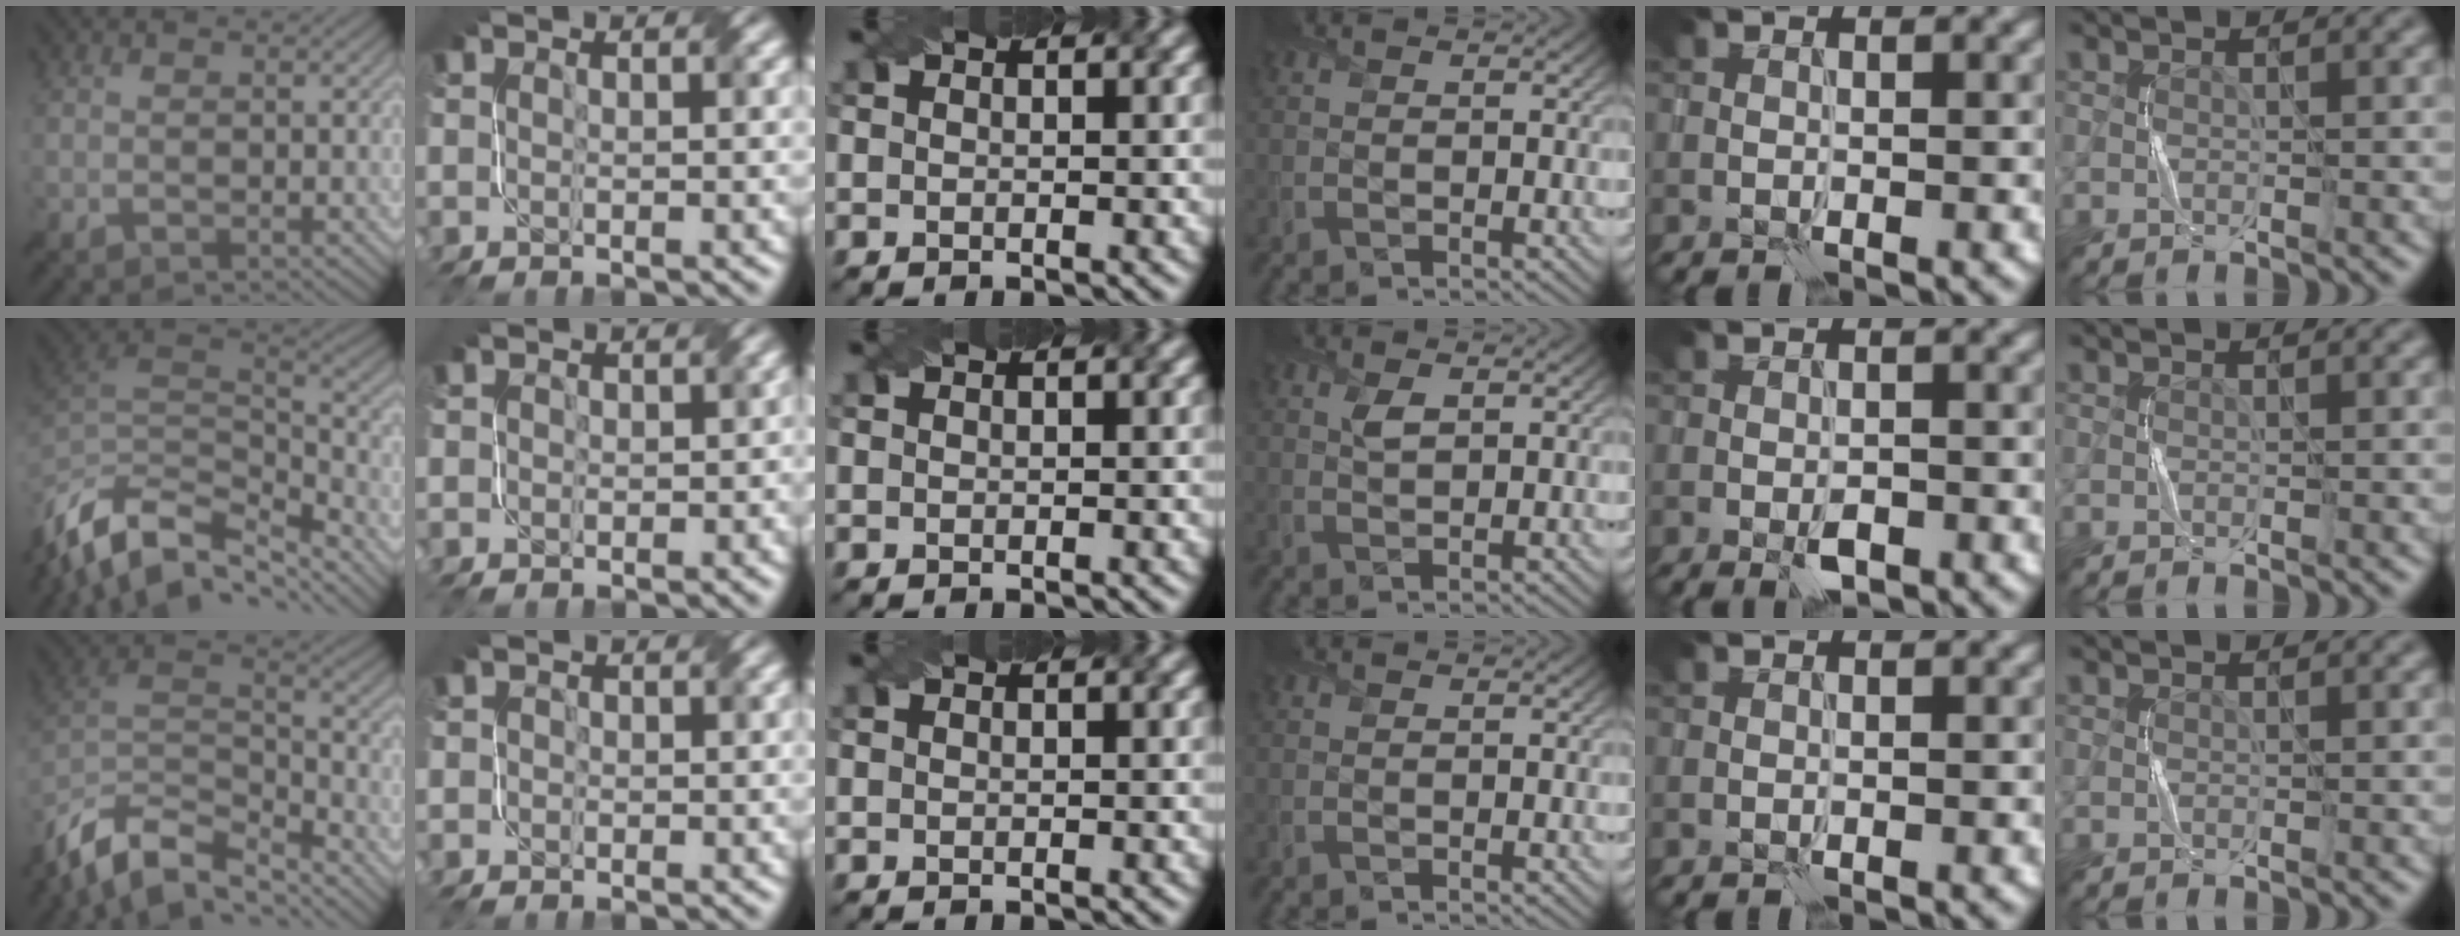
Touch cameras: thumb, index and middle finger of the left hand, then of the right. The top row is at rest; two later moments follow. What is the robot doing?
{"motion": "twist", "object": "screw"}